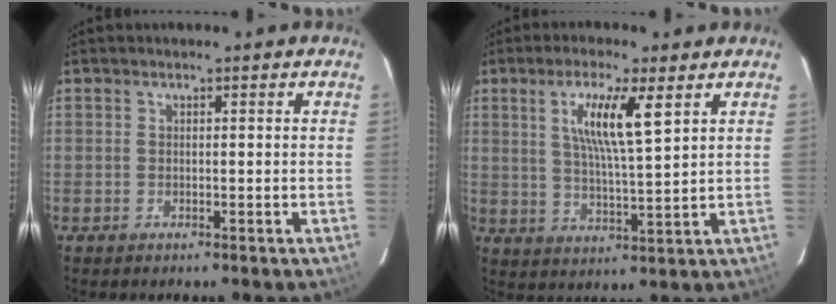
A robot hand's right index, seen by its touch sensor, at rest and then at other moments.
{"total": 9.3, "force": [4.0, 1.0, 8.3], "torque": [-0.149, -0.001, 0.072]}